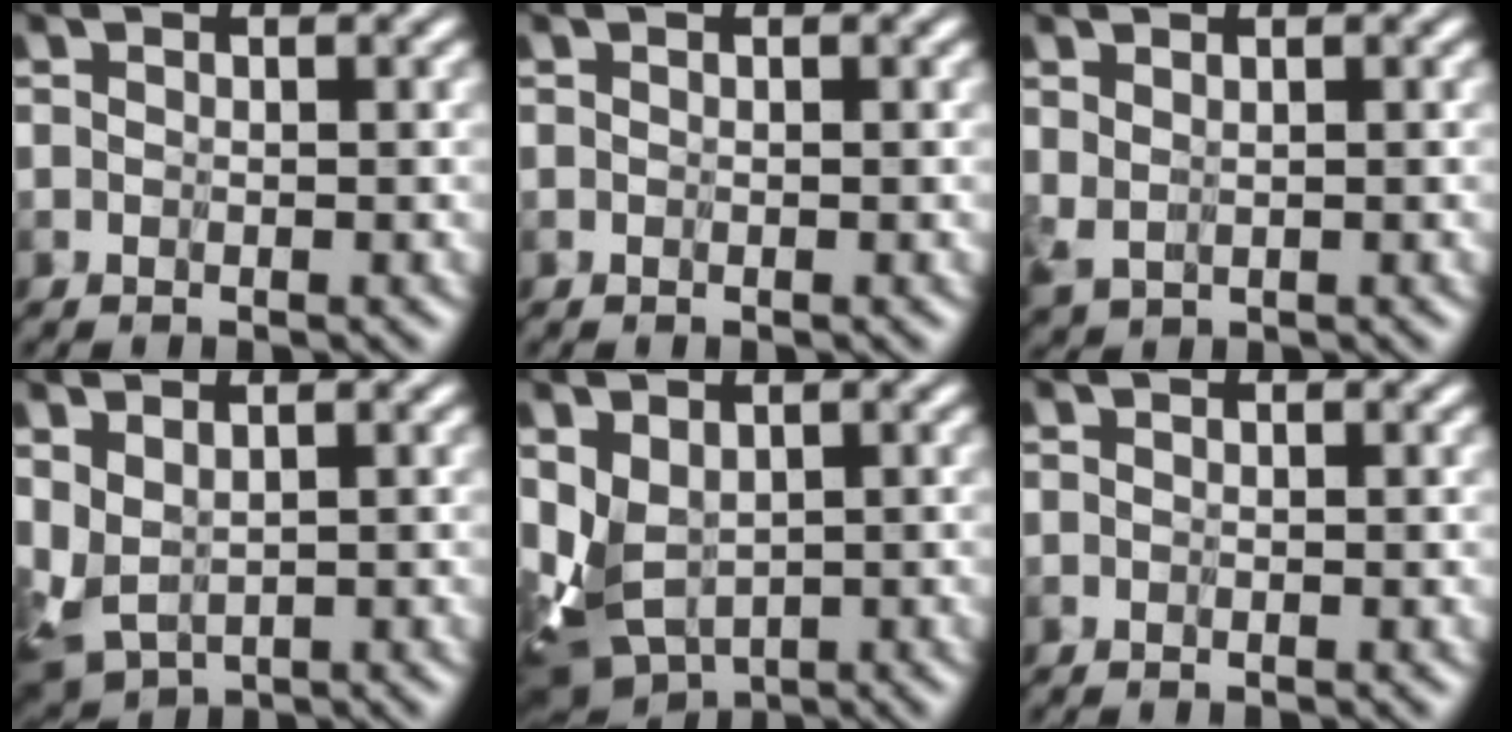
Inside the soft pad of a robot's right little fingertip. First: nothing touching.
{"total": 0.0}
{"total": 2.1, "force": [1.2, 0.8, 1.5], "torque": [-0.056, -0.012, 0.028]}
{"total": 2.9, "force": [1.5, 1.0, 2.2], "torque": [-0.073, -0.018, 0.036]}
{"total": 3.3, "force": [0.3, 1.8, 2.8], "torque": [-0.081, -0.023, 0.010]}
{"total": 0.0}